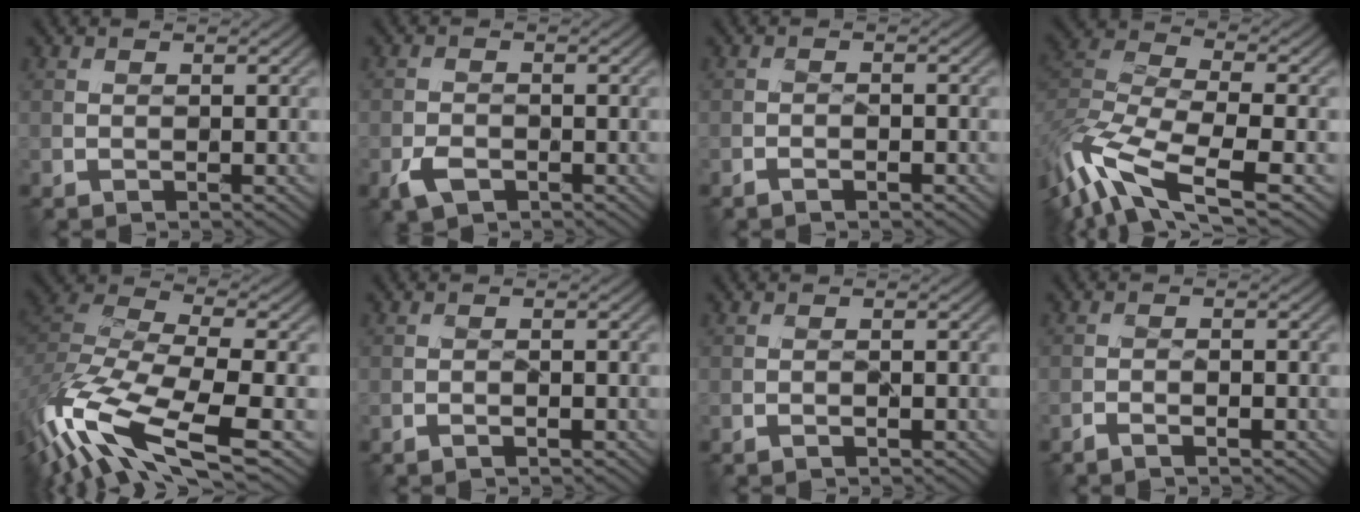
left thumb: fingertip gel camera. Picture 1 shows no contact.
{"total": 3.0, "force": [-1.7, 1.8, 1.7], "torque": [-0.039, -0.004, -0.038]}
{"total": 1.7, "force": [-1.2, 0.5, 1.1], "torque": [-0.021, 0.001, -0.025]}
{"total": 13.4, "force": [-8.4, 4.7, 9.4], "torque": [-0.226, -0.018, -0.163]}
{"total": 15.5, "force": [-8.7, 5.8, 11.5], "torque": [-0.283, -0.023, -0.156]}
{"total": 1.4, "force": [-1.0, 0.4, 0.9], "torque": [-0.017, 0.001, -0.019]}
{"total": 1.0, "force": [-0.7, 0.4, 0.6], "torque": [-0.012, 0.001, -0.014]}
{"total": 2.0, "force": [-1.6, 0.4, 1.2], "torque": [-0.027, -0.001, -0.034]}